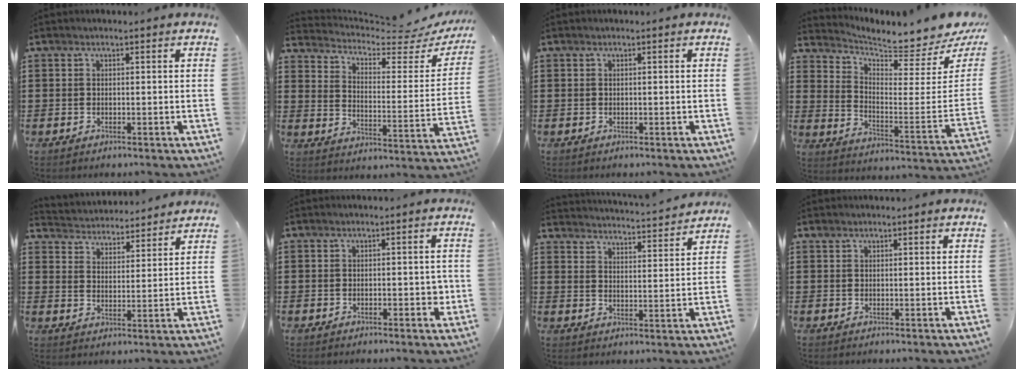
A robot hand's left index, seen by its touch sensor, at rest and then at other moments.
{"total": 4.4, "force": [4.0, 0.7, 1.6], "torque": [-0.050, -0.035, 0.061]}
{"total": 0.0}
{"total": 5.2, "force": [5.1, 0.0, 0.9], "torque": [-0.034, -0.059, 0.078]}
{"total": 3.8, "force": [3.7, 0.0, -0.8], "torque": [-0.009, -0.031, 0.059]}
{"total": 2.1, "force": [-0.5, 0.9, 1.8], "torque": [-0.024, 0.002, -0.014]}
{"total": 3.7, "force": [3.6, -0.7, -0.3], "torque": [-0.015, -0.034, 0.057]}
{"total": 0.8, "force": [0.8, 0.3, 0.1], "torque": [-0.004, 0.002, 0.015]}